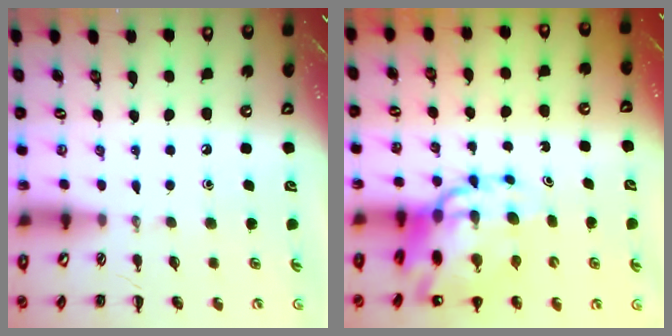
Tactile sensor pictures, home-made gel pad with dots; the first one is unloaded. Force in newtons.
{"total": 16.1, "press": 15.4, "slide": 4.6}